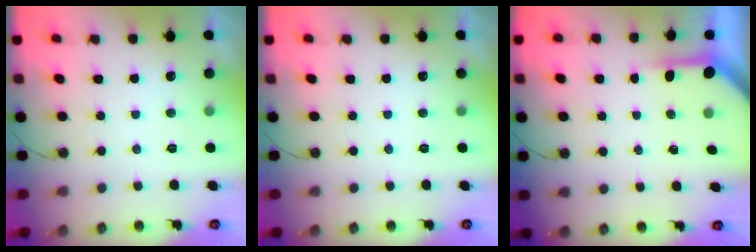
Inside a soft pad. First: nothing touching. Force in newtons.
{"total": 0.0}
{"total": 4.0, "press": 3.9, "slide": 0.4}